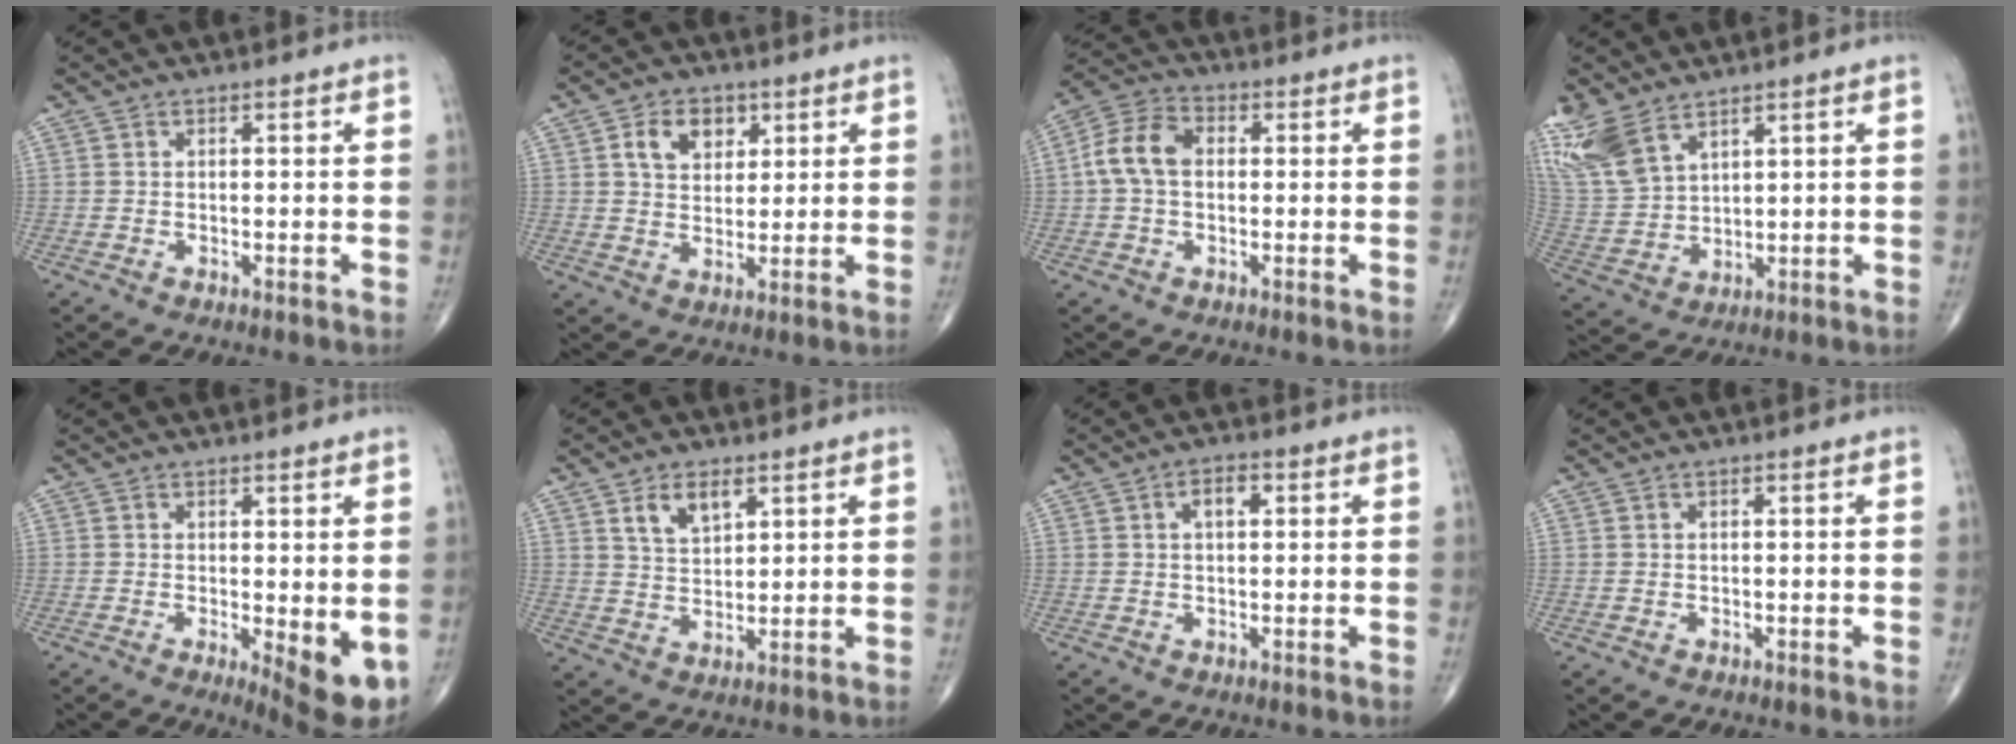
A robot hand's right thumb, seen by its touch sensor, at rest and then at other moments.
{"total": 7.2, "force": [2.9, 5.2, 4.1], "torque": [-0.042, -0.008, 0.049]}
{"total": 8.1, "force": [0.4, 5.6, 5.9], "torque": [-0.116, 0.028, -0.001]}
{"total": 11.2, "force": [7.6, 5.5, 6.1], "torque": [-0.138, -0.021, 0.174]}
{"total": 7.0, "force": [-1.0, 2.2, 6.5], "torque": [-0.082, -0.018, -0.008]}
{"total": 5.9, "force": [3.2, 3.2, 3.8], "torque": [-0.055, -0.019, 0.063]}
{"total": 3.2, "force": [0.9, 1.7, 2.5], "torque": [-0.039, 0.007, 0.013]}
{"total": 0.0}